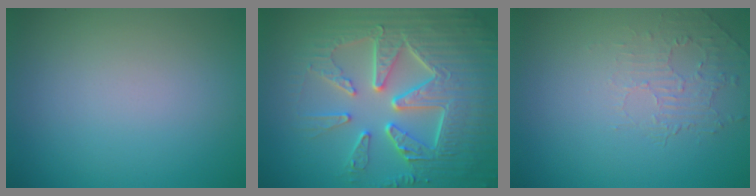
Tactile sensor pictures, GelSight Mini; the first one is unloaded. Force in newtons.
{"total": 8.9, "press": 6.5, "slide": 6.2}
{"total": 2.0, "press": 0.6, "slide": 1.9}